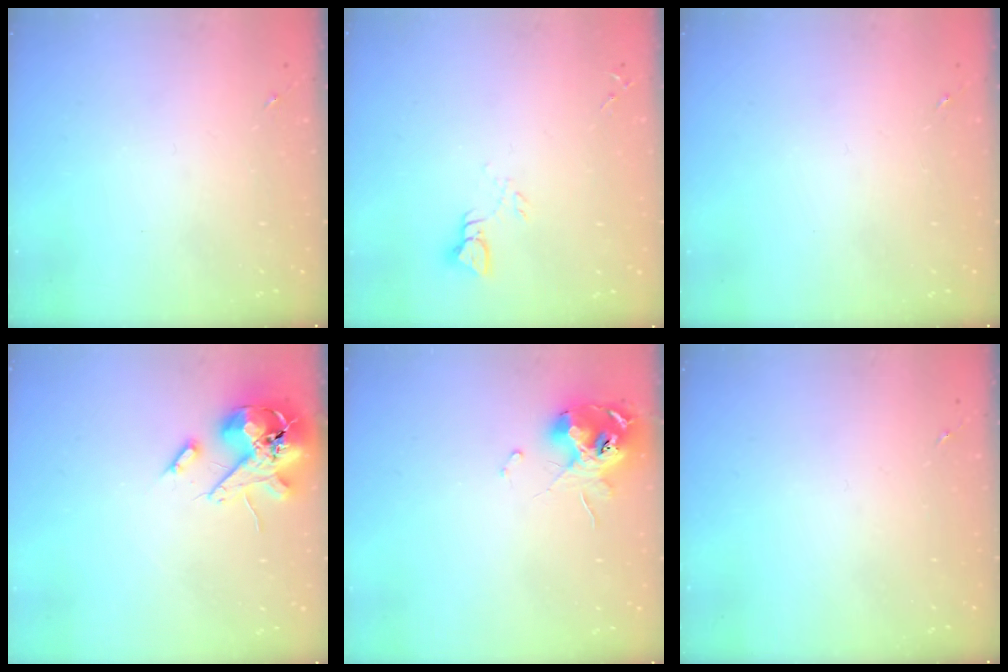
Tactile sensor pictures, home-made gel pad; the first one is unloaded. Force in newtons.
{"total": 3.7, "press": 3.7, "slide": 0.2}
{"total": 0.0}
{"total": 14.6, "press": 14.4, "slide": 2.4}
{"total": 11.4, "press": 11.3, "slide": 1.0}
{"total": 0.0}